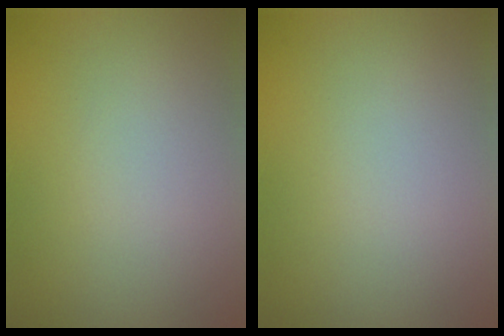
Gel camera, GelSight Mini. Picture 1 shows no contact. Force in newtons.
{"total": 0.0}